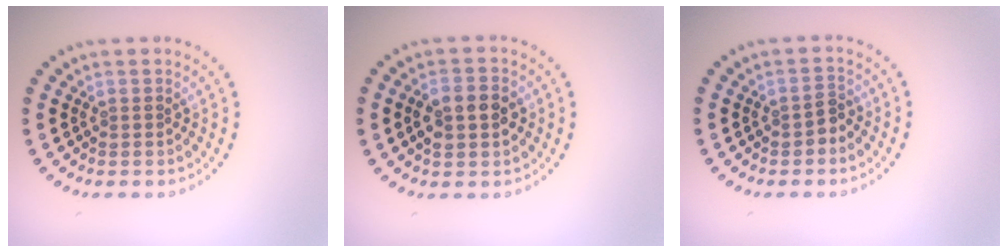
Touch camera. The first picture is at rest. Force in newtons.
{"total": 3.5, "press": 3.5, "slide": 0.3}
{"total": 1.3, "press": 1.1, "slide": 0.6}